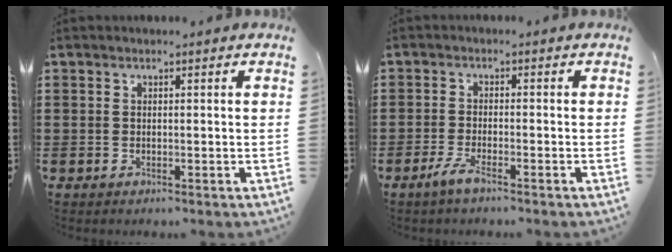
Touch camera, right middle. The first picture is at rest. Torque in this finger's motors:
{"motor_torque": [0.23, 0.03, 0.16, 0.08]}